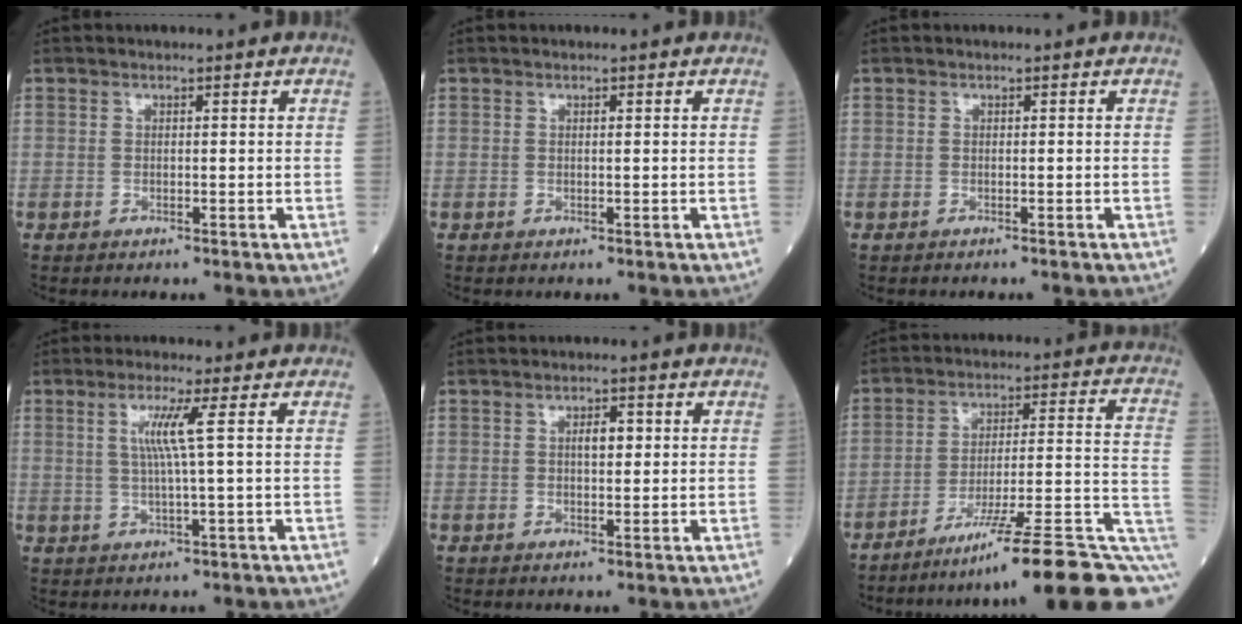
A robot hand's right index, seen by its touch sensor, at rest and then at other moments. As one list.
[{"total": 0.0}, {"total": 0.8, "force": [-0.7, 0.0, 0.3], "torque": [-0.003, 0.000, -0.011]}, {"total": 4.6, "force": [1.1, -1.1, 4.4], "torque": [-0.089, -0.002, 0.023]}, {"total": 2.4, "force": [0.5, 0.9, 2.2], "torque": [-0.035, 0.002, 0.007]}, {"total": 19.4, "force": [-11.6, 1.0, 15.5], "torque": [-0.157, 0.017, -0.174]}]